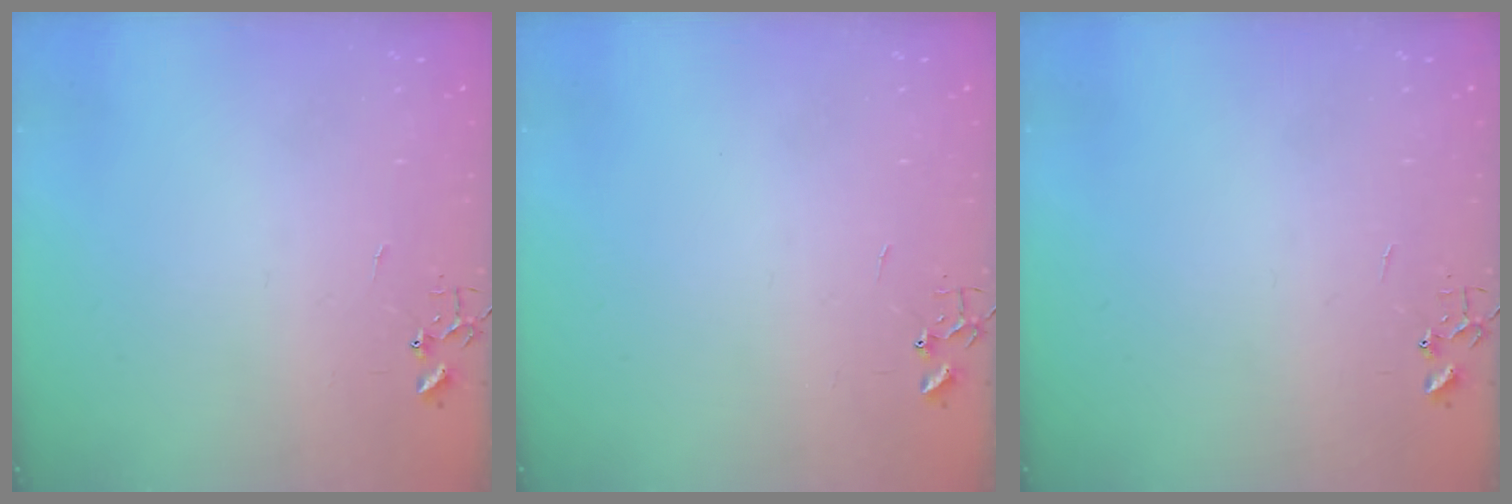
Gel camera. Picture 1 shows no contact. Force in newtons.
{"total": 0.0}
{"total": 0.0}